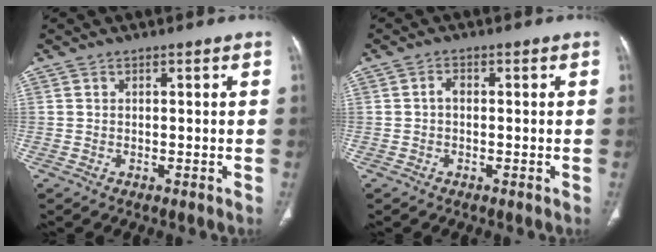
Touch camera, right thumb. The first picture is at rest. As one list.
[{"total": 1.3, "force": [-0.2, 0.8, 1.0], "torque": [-0.014, 0.004, -0.006]}]